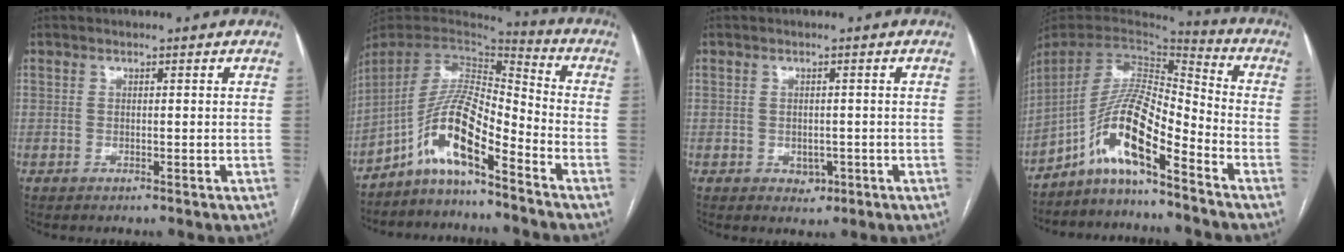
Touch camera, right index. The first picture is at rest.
{"total": 11.0, "force": [-6.8, 1.8, 8.5], "torque": [-0.160, 0.022, -0.126]}
{"total": 2.2, "force": [-0.8, 1.7, 1.2], "torque": [-0.011, 0.003, -0.003]}
{"total": 11.8, "force": [-7.5, 1.5, 9.0], "torque": [-0.165, 0.021, -0.138]}